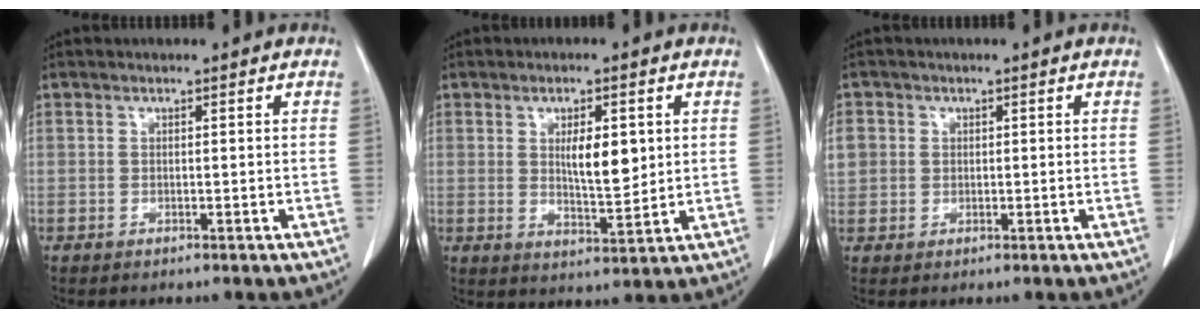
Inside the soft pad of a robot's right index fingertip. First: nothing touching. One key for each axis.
{"total": 6.6, "fx": 1.5, "fy": 2.2, "fz": 6.0, "tx": -0.102, "ty": -0.007, "tz": 0.029}
{"total": 6.0, "fx": 1.2, "fy": 5.5, "fz": 1.9, "tx": -0.067, "ty": 0.017, "tz": 0.032}